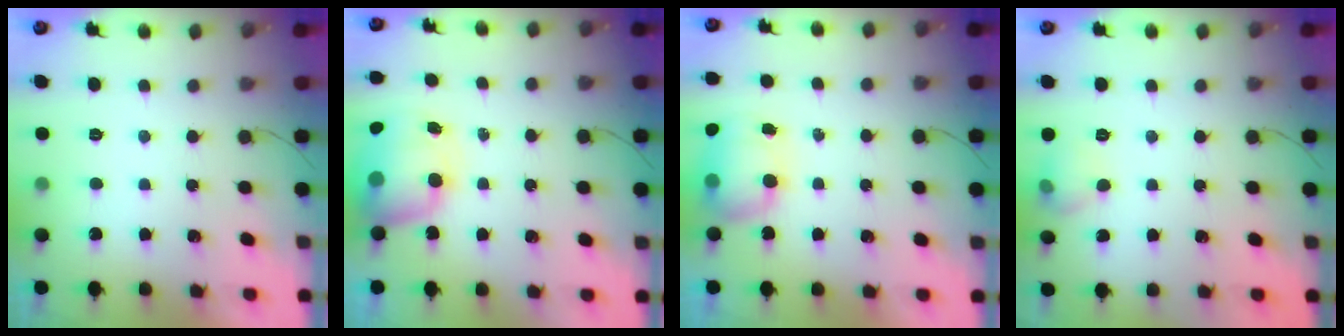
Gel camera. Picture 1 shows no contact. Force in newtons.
{"total": 10.6, "press": 10.3, "slide": 2.7}
{"total": 7.8, "press": 7.4, "slide": 2.5}
{"total": 5.9, "press": 5.7, "slide": 1.6}